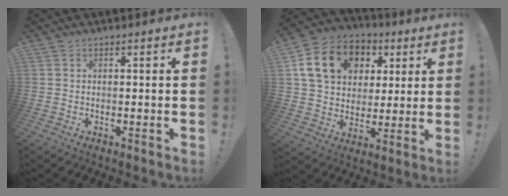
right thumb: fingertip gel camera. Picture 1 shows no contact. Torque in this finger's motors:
{"motor_torque": [1.96, 2.02, 0.75, 0.25, 0.40]}